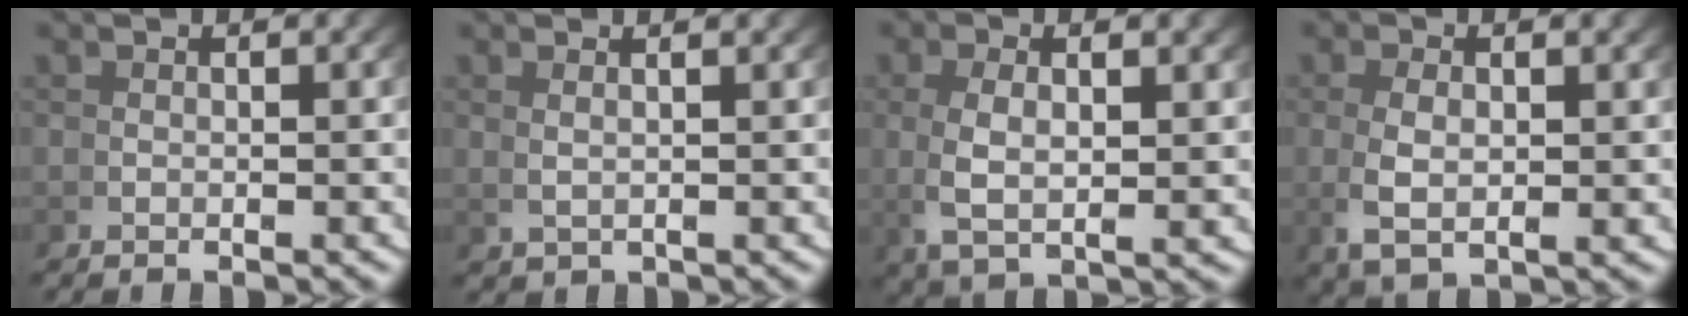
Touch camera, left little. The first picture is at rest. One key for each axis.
{"total": 1.4, "fx": 1.1, "fy": -0.6, "fz": 0.5, "tx": -0.008, "ty": 0.004, "tz": 0.030}
{"total": 3.9, "fx": 0.9, "fy": 1.2, "fz": 3.6, "tx": -0.086, "ty": -0.004, "tz": 0.033}
{"total": 3.1, "fx": 0.3, "fy": 1.3, "fz": 2.8, "tx": -0.072, "ty": -0.010, "tz": 0.021}